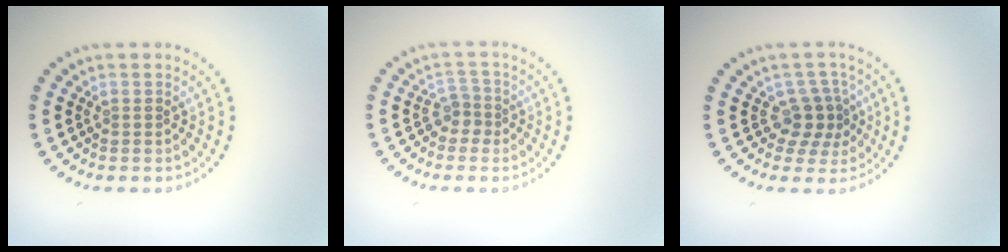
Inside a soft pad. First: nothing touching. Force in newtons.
{"total": 1.9, "press": 1.3, "slide": 1.3}
{"total": 2.7, "press": 2.1, "slide": 1.7}